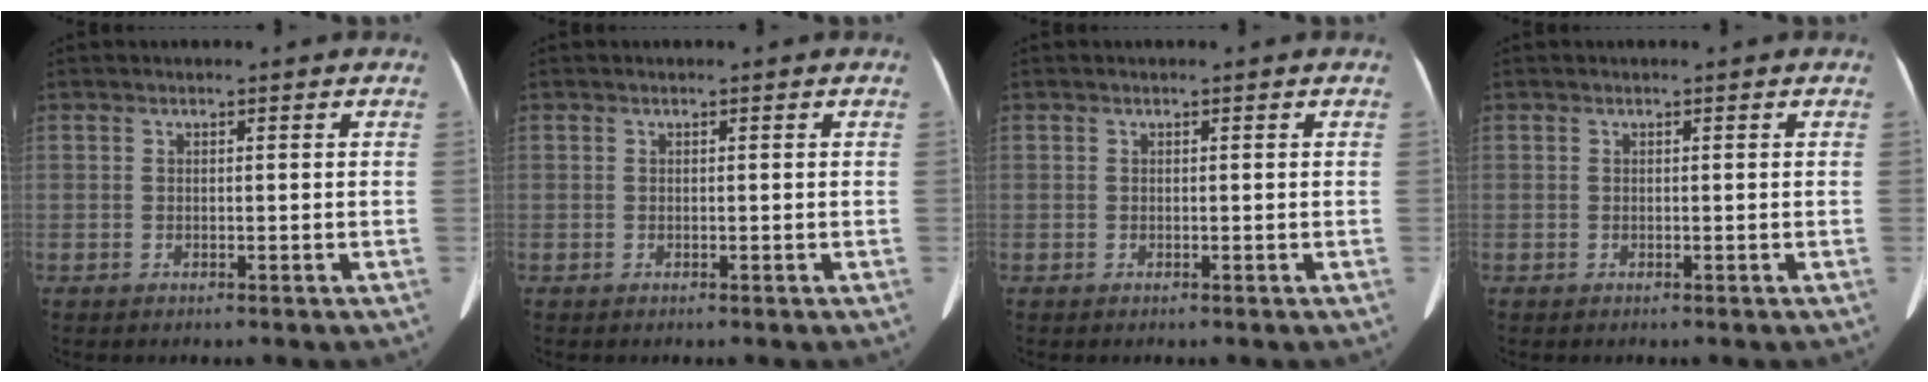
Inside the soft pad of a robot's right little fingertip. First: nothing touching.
{"total": 0.0}
{"total": 0.0}
{"total": 0.0}